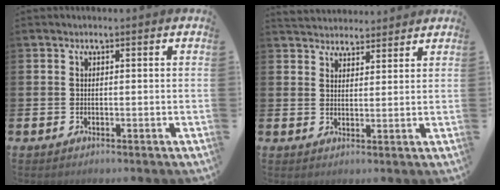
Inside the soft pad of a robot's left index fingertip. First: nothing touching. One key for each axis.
{"total": 3.7, "fx": 3.5, "fy": 0.9, "fz": -0.2, "tx": -0.006, "ty": -0.019, "tz": 0.065}